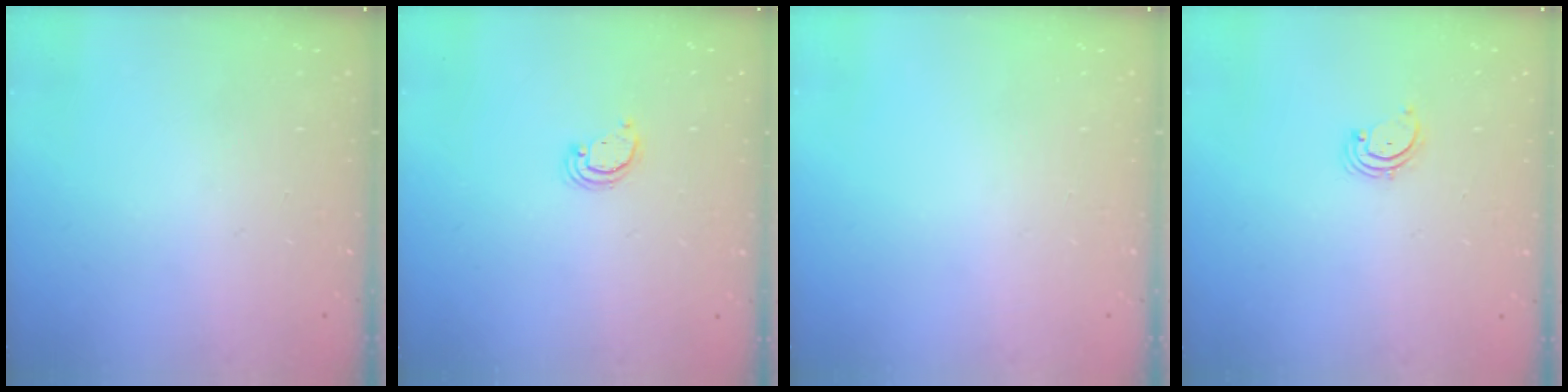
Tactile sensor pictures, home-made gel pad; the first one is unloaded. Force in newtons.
{"total": 2.4, "press": 2.4, "slide": 0.2}
{"total": 0.0}
{"total": 1.7, "press": 1.6, "slide": 0.2}